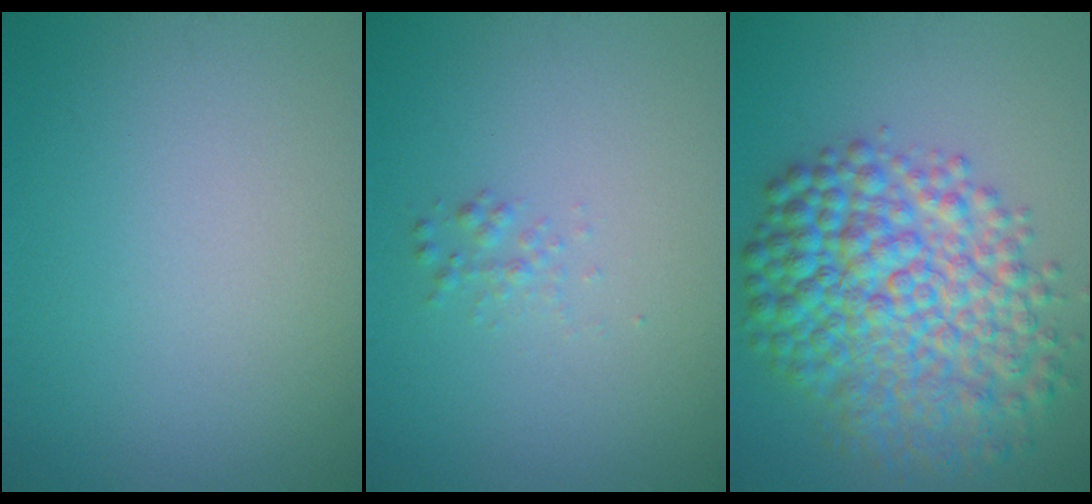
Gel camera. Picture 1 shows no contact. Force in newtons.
{"total": 0.9, "press": 0.9, "slide": 0.1}
{"total": 9.7, "press": 9.7, "slide": 0.2}